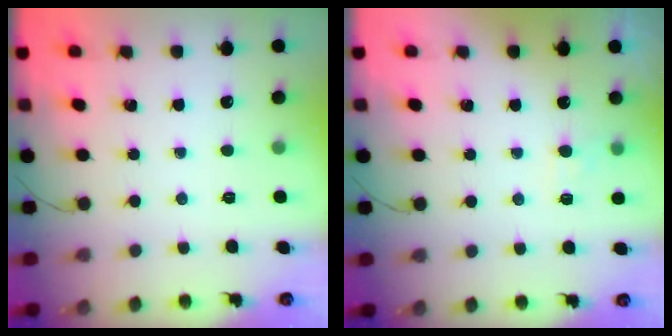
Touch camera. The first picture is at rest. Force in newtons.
{"total": 3.1, "press": 2.7, "slide": 1.6}